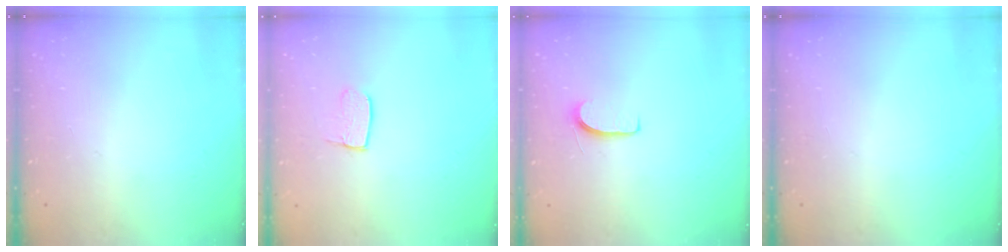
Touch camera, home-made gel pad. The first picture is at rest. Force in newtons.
{"total": 5.8, "press": 5.8, "slide": 0.4}
{"total": 5.4, "press": 5.4, "slide": 0.6}
{"total": 0.0}